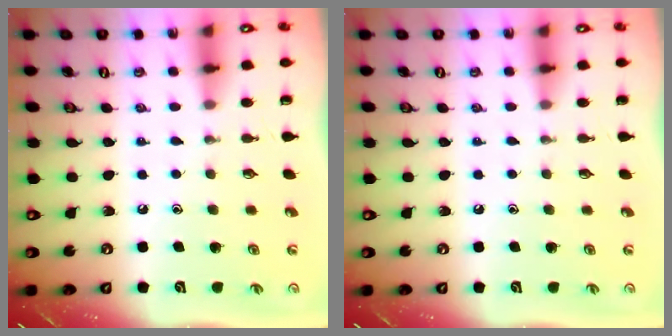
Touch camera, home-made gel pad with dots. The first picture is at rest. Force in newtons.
{"total": 0.0}